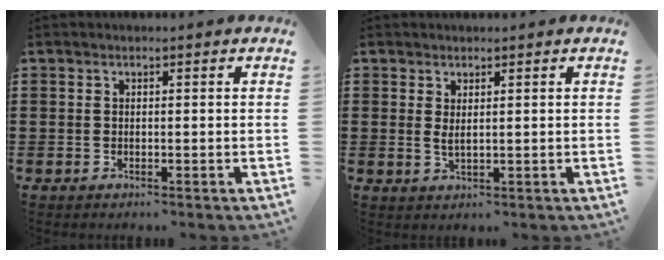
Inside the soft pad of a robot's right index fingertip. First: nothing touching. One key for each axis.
{"total": 1.8, "fx": 1.0, "fy": 0.3, "fz": 1.4, "tx": -0.029, "ty": 0.001, "tz": 0.019}